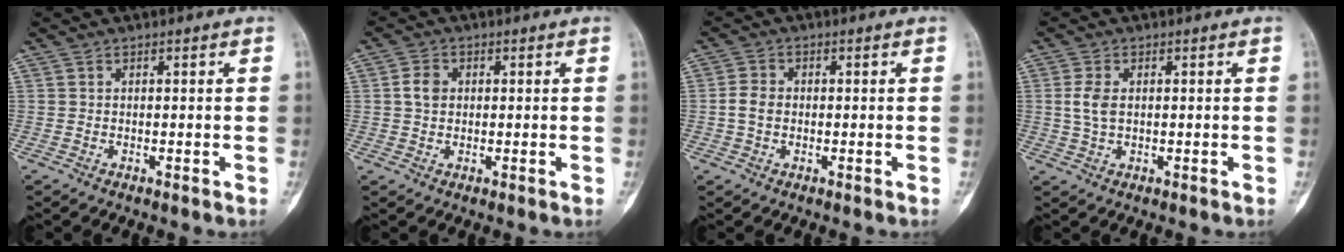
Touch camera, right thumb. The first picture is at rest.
{"total": 3.3, "force": [0.5, 2.6, 2.0], "torque": [-0.031, 0.003, 0.007]}
{"total": 3.3, "force": [-0.3, 2.6, 2.1], "torque": [-0.041, 0.010, -0.011]}
{"total": 3.8, "force": [0.4, 2.3, 3.0], "torque": [-0.068, 0.003, 0.008]}